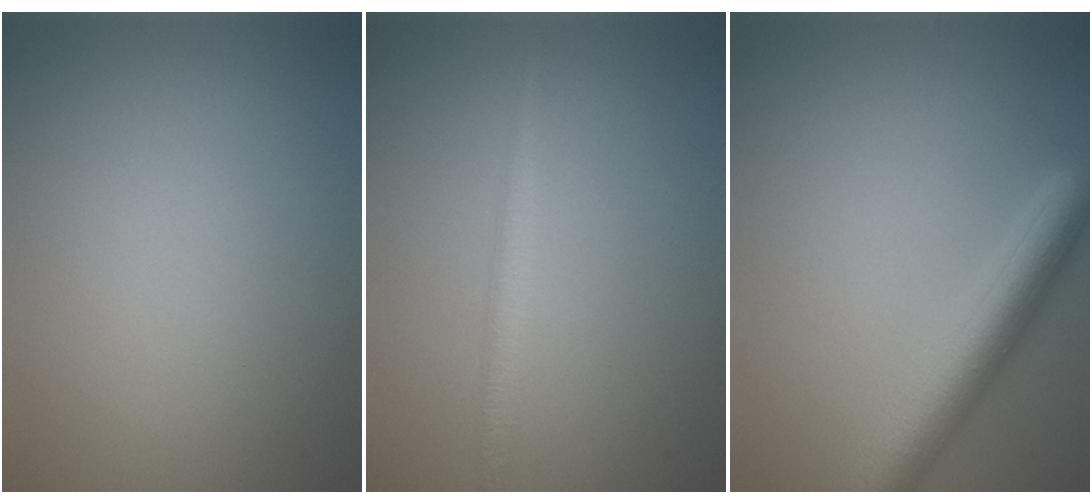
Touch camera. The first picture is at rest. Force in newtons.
{"total": 2.3, "press": 2.3, "slide": 0.1}
{"total": 5.6, "press": 5.6, "slide": 0.3}